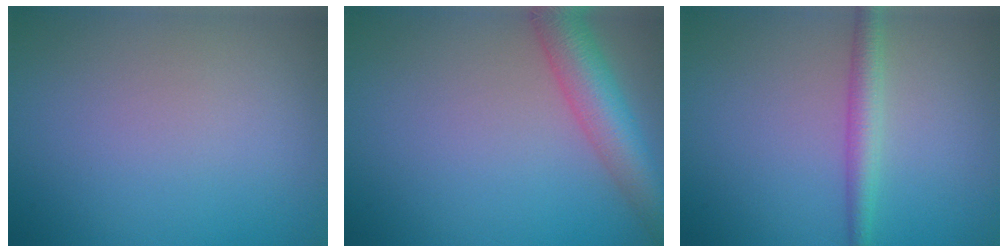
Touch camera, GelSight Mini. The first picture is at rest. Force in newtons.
{"total": 5.8, "press": 5.8, "slide": 0.2}
{"total": 2.5, "press": 2.5, "slide": 0.1}